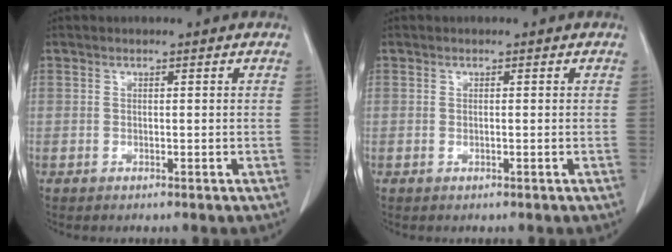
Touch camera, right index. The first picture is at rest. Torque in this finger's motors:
{"motor_torque": [0.05, -0.01, 0.00, 0.01]}